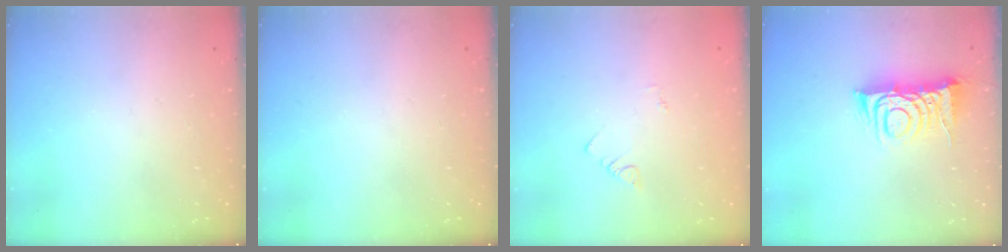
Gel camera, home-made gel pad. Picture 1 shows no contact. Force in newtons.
{"total": 0.0}
{"total": 1.1, "press": 1.1, "slide": 0.3}
{"total": 9.8, "press": 9.8, "slide": 1.1}